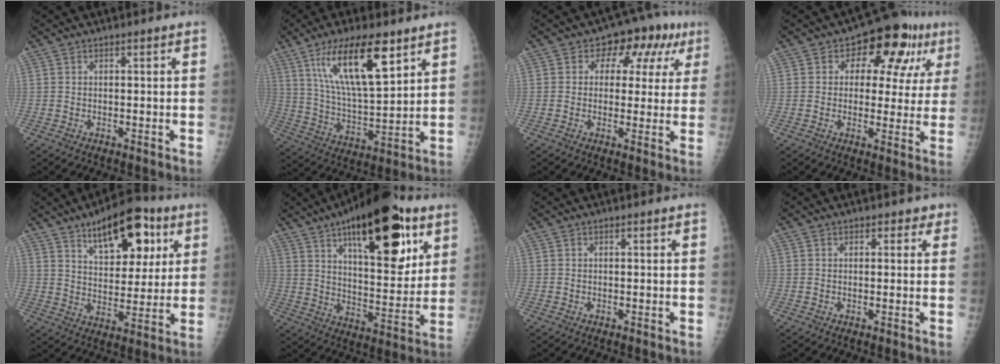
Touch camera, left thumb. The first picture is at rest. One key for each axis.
{"total": 16.8, "fx": 9.1, "fy": 5.1, "fz": 13.2, "tx": -0.216, "ty": -0.042, "tz": 0.170}
{"total": 10.0, "fx": 3.5, "fy": 7.0, "fz": 6.1, "tx": -0.019, "ty": 0.013, "tz": 0.036}
{"total": 12.5, "fx": 4.7, "fy": 7.7, "fz": 8.7, "tx": -0.053, "ty": 0.008, "tz": 0.055}
{"total": 16.3, "fx": 8.3, "fy": 8.0, "fz": 11.5, "tx": -0.120, "ty": -0.028, "tz": 0.127}
{"total": 25.2, "fx": 12.7, "fy": 10.1, "fz": 19.3, "tx": -0.250, "ty": -0.041, "tz": 0.196}
{"total": 0.0}
{"total": 1.8, "fx": 1.0, "fy": 1.3, "fz": 0.6, "tx": 0.015, "ty": -0.002, "tz": 0.006}